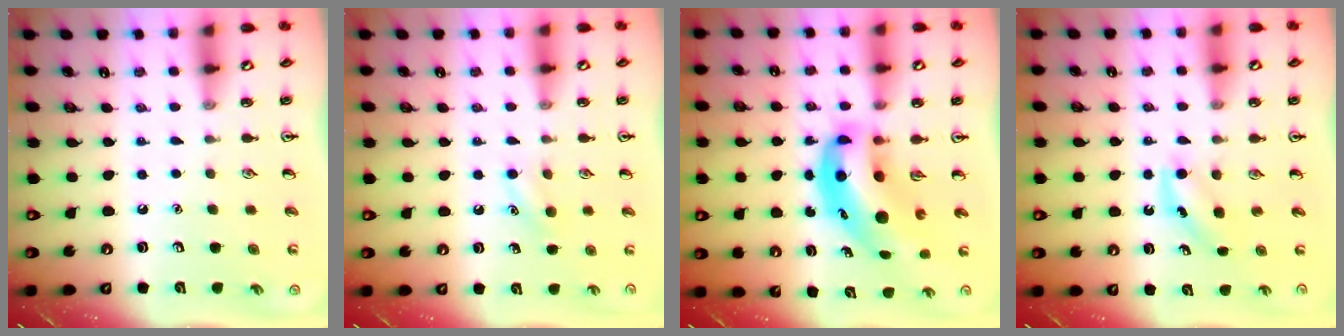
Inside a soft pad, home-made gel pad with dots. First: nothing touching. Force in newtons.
{"total": 7.3, "press": 7.1, "slide": 1.7}
{"total": 11.3, "press": 10.8, "slide": 3.3}
{"total": 4.4, "press": 4.1, "slide": 1.4}